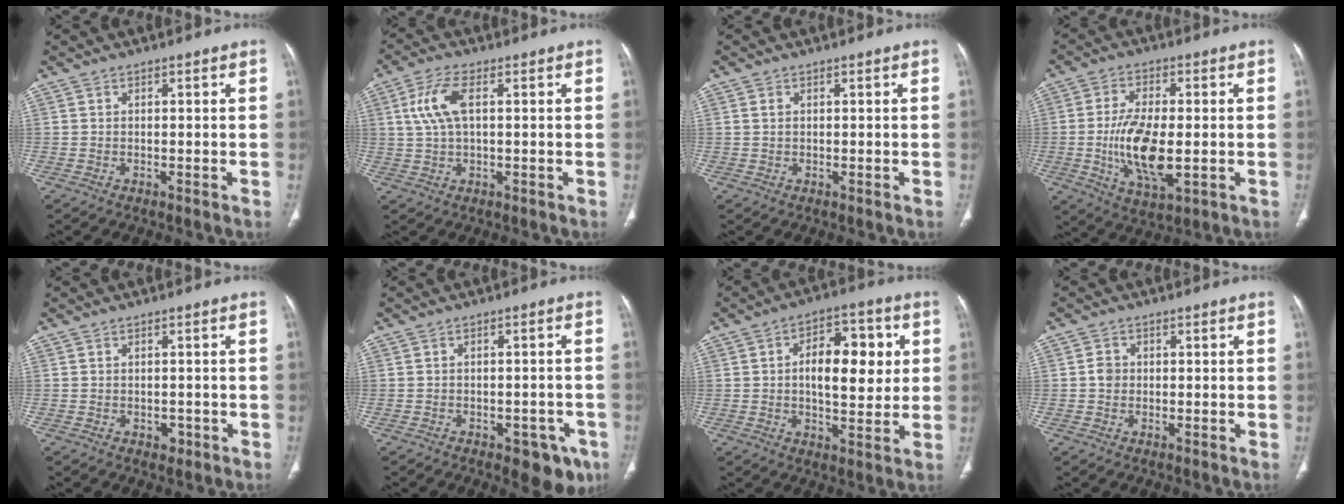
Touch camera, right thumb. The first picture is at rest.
{"total": 7.0, "force": [1.6, 2.9, 6.1], "torque": [-0.148, 0.014, 0.034]}
{"total": 0.9, "force": [0.3, 0.6, 0.6], "torque": [-0.013, 0.001, 0.007]}
{"total": 12.8, "force": [-1.6, 5.7, 11.4], "torque": [-0.218, -0.010, -0.022]}
{"total": 1.5, "force": [-0.7, 1.2, 0.7], "torque": [-0.003, 0.002, -0.005]}
{"total": 7.8, "force": [-4.6, 3.9, 4.9], "torque": [-0.031, 0.018, -0.055]}
{"total": 13.4, "force": [1.9, 6.9, 11.3], "torque": [-0.133, 0.008, 0.025]}
{"total": 2.1, "force": [0.0, 1.9, 1.0], "torque": [-0.008, 0.005, -0.003]}